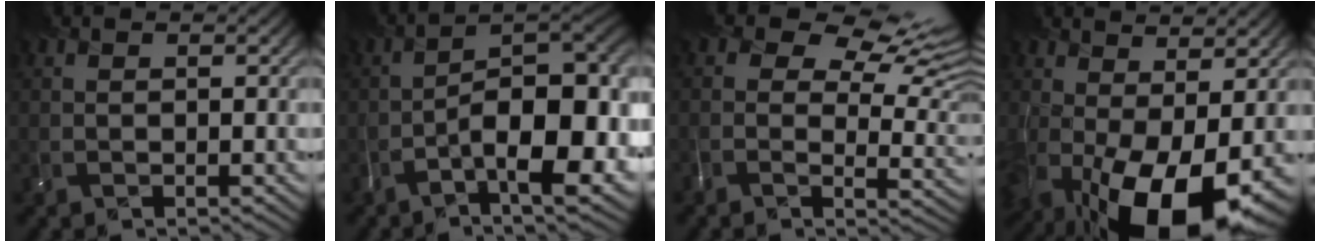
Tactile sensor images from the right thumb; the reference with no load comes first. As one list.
[{"total": 14.2, "force": [-6.3, 4.6, 11.9], "torque": [-0.176, -0.003, -0.095]}, {"total": 9.8, "force": [5.1, 4.7, 7.0], "torque": [-0.113, 0.006, 0.080]}, {"total": 15.7, "force": [-3.3, 8.3, 12.9], "torque": [-0.218, -0.049, -0.013]}]